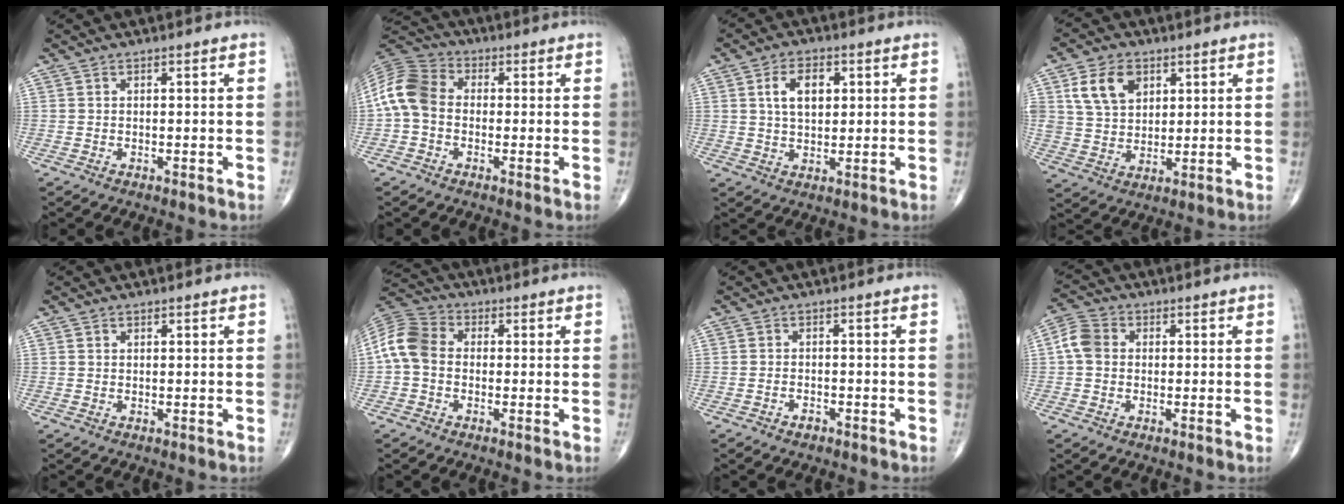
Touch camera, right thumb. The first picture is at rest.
{"total": 9.6, "force": [-0.6, 7.2, 6.3], "torque": [-0.123, 0.026, -0.029]}
{"total": 7.2, "force": [2.0, 4.3, 5.4], "torque": [-0.078, -0.001, 0.035]}
{"total": 10.0, "force": [4.2, 7.0, 5.7], "torque": [-0.084, -0.011, 0.083]}
{"total": 0.5, "force": [0.3, 0.4, 0.1], "torque": [0.001, -0.001, 0.004]}
{"total": 8.7, "force": [-0.3, 6.6, 5.7], "torque": [-0.109, 0.025, -0.021]}
{"total": 1.5, "force": [-1.1, 0.8, 0.6], "torque": [-0.012, 0.006, -0.018]}
{"total": 5.2, "force": [0.3, 4.3, 3.0], "torque": [-0.058, 0.016, -0.003]}